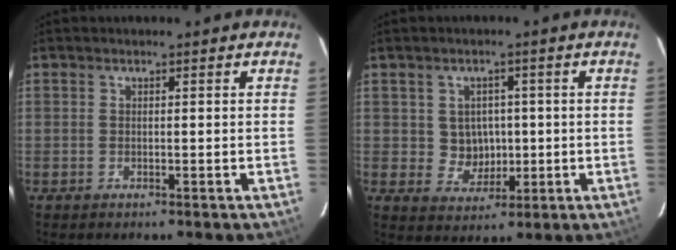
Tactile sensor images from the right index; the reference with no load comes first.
{"total": 5.3, "force": [0.3, 5.1, 1.5], "torque": [-0.032, 0.010, 0.017]}